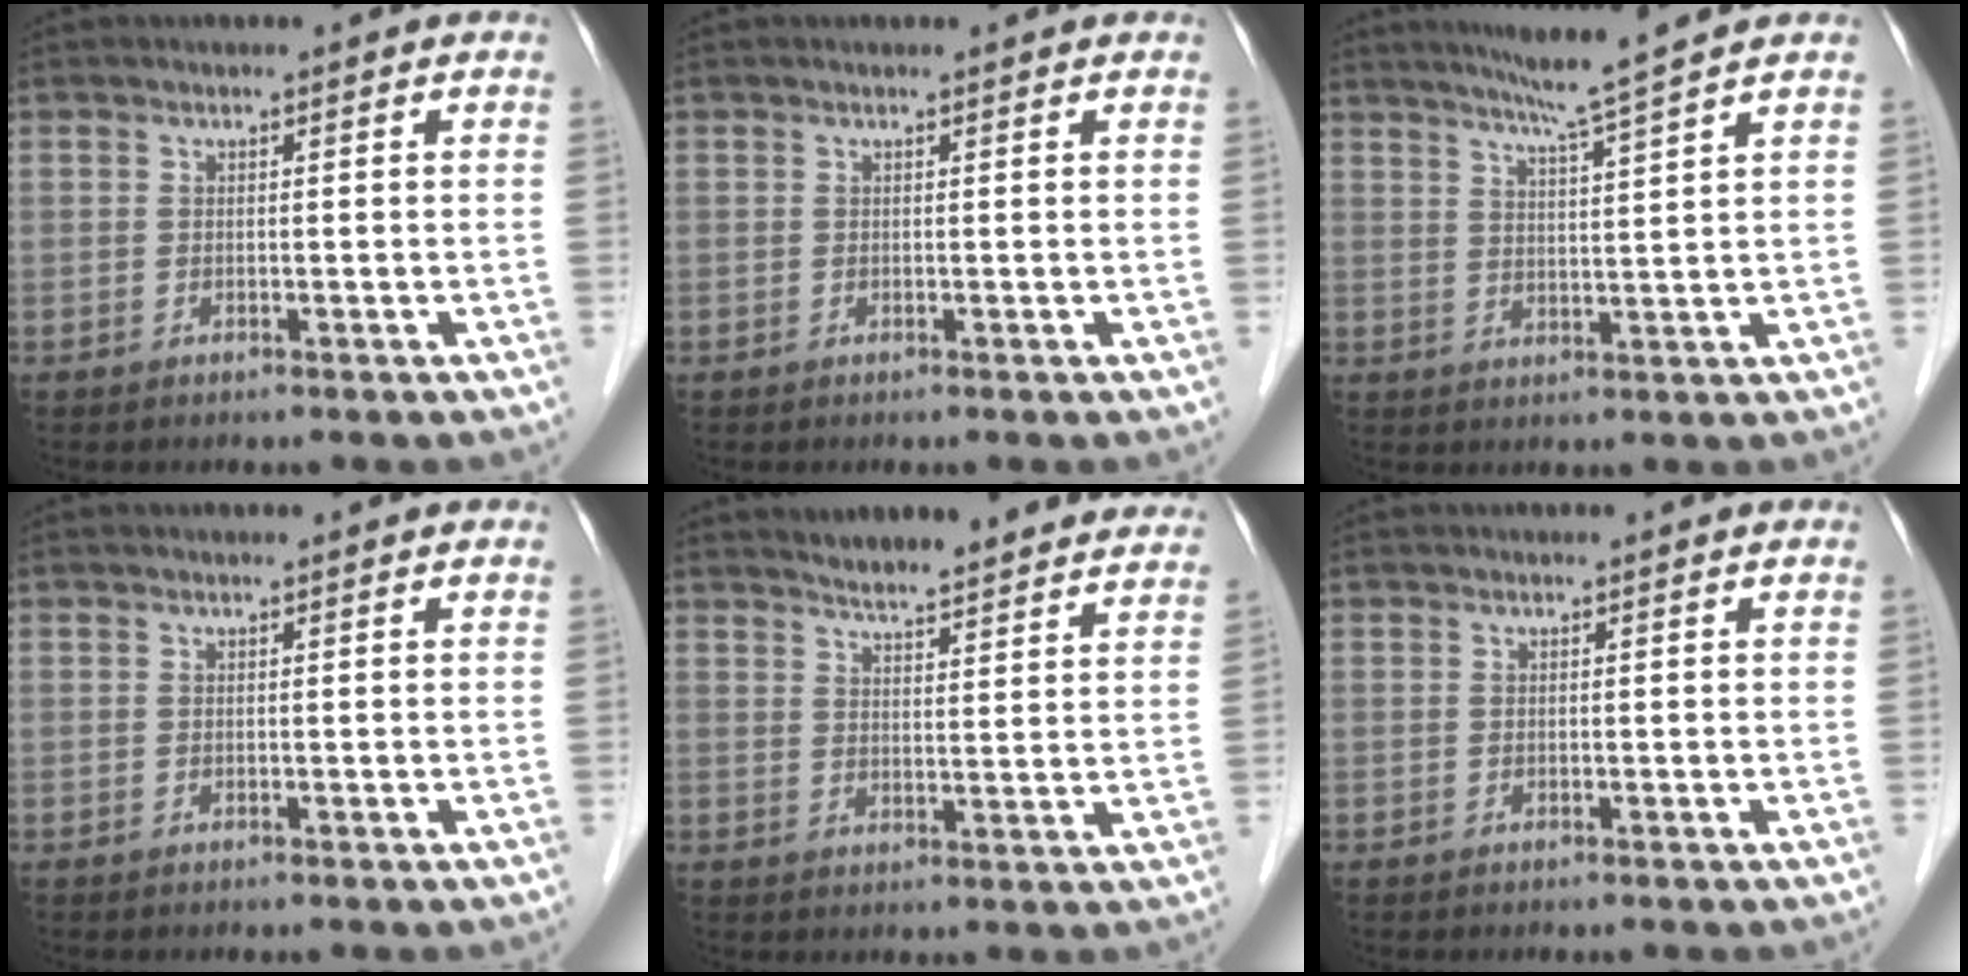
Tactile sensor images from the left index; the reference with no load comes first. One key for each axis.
{"total": 0.7, "fx": 0.7, "fy": 0.1, "fz": 0.2, "tx": -0.008, "ty": 0.001, "tz": 0.007}
{"total": 6.7, "fx": 5.6, "fy": -1.8, "fz": 3.2, "tx": -0.055, "ty": -0.008, "tz": 0.092}
{"total": 0.0}
{"total": 14.4, "fx": 13.3, "fy": 1.8, "fz": 5.2, "tx": -0.063, "ty": 0.008, "tz": 0.162}
{"total": 0.0}